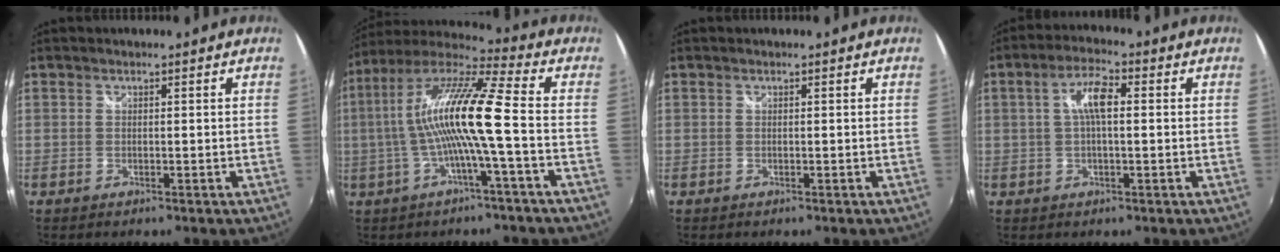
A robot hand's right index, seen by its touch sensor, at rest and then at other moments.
{"total": 14.5, "force": [-1.5, -0.1, 14.4], "torque": [-0.259, 0.007, -0.030]}
{"total": 0.0}
{"total": 5.8, "force": [0.7, 1.8, 5.5], "torque": [-0.104, 0.013, 0.012]}